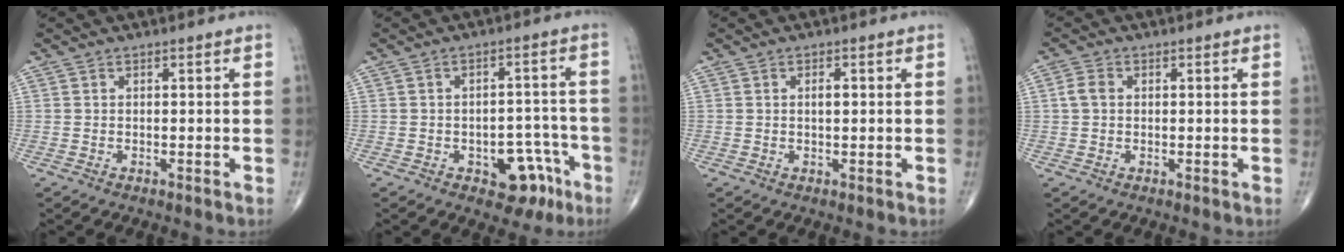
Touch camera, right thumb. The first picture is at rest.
{"total": 8.6, "force": [-4.3, 5.1, 5.4], "torque": [-0.031, 0.040, -0.050]}
{"total": 1.6, "force": [0.2, 0.8, 1.4], "torque": [-0.025, 0.002, 0.003]}
{"total": 2.7, "force": [0.3, 2.0, 1.7], "torque": [-0.038, 0.008, 0.004]}